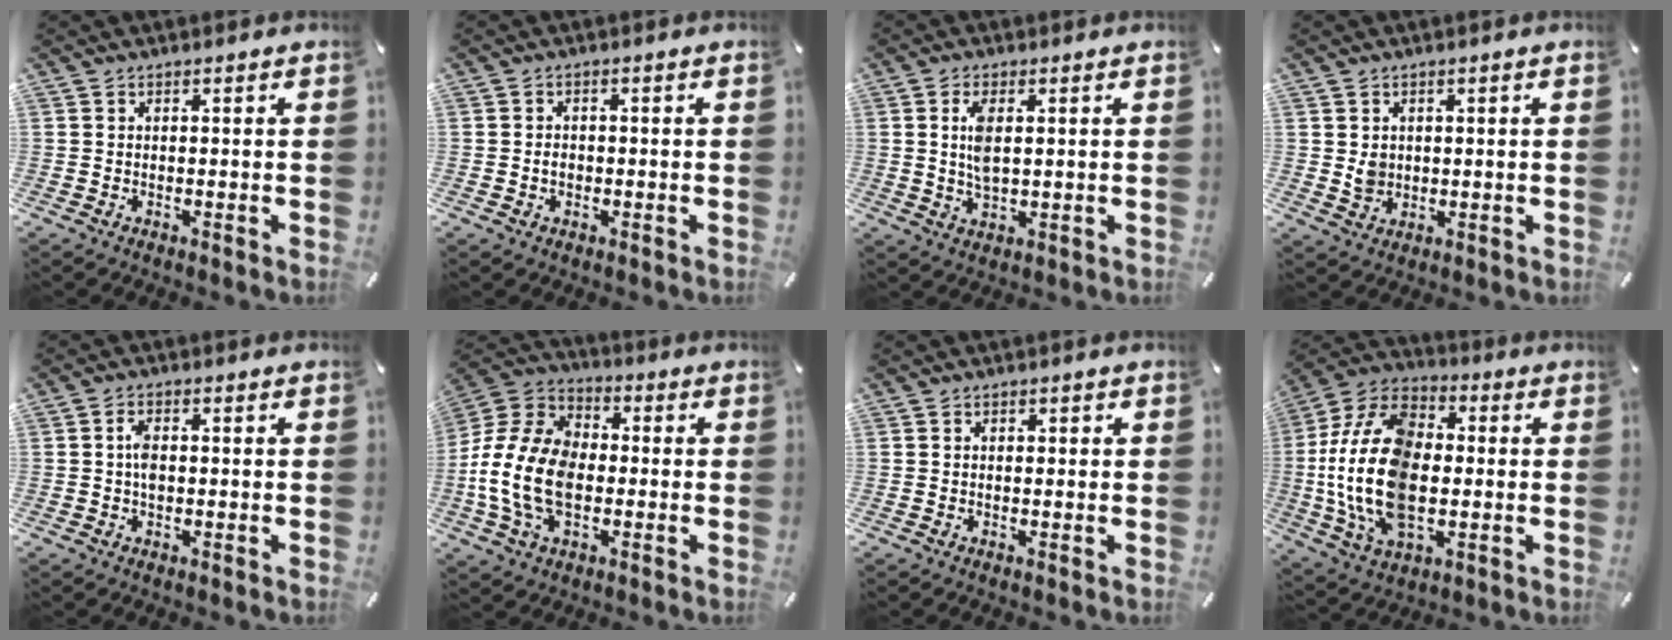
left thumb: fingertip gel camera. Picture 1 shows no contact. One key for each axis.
{"total": 2.4, "fx": -0.5, "fy": 1.8, "fz": 1.5, "tx": -0.028, "ty": 0.004, "tz": -0.009}
{"total": 5.7, "fx": 1.0, "fy": 2.9, "fz": 4.8, "tx": -0.107, "ty": -0.001, "tz": 0.011}
{"total": 3.6, "fx": 0.5, "fy": 3.3, "fz": 1.3, "tx": -0.010, "ty": -0.002, "tz": 0.008}
{"total": 3.2, "fx": -0.1, "fy": 1.8, "fz": 2.6, "tx": -0.051, "ty": 0.004, "tz": -0.002}
{"total": 16.3, "fx": -3.5, "fy": 11.5, "fz": 10.9, "tx": -0.253, "ty": 0.022, "tz": -0.065}
{"total": 0.8, "fx": -0.2, "fy": 0.6, "fz": 0.5, "tx": -0.010, "ty": 0.002, "tz": -0.004}
{"total": 21.3, "fx": -1.7, "fy": 13.9, "fz": 16.1, "tx": -0.369, "ty": 0.000, "tz": -0.034}